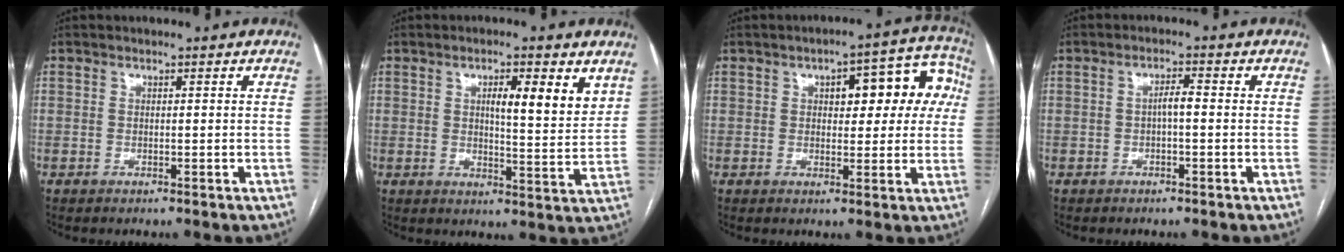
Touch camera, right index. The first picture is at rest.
{"total": 7.5, "force": [3.6, 1.5, 6.5], "torque": [-0.092, -0.005, 0.049]}
{"total": 11.0, "force": [2.6, 4.6, 9.7], "torque": [-0.104, 0.042, 0.031]}
{"total": 2.1, "force": [-0.3, 0.4, 2.1], "torque": [-0.034, 0.005, -0.005]}